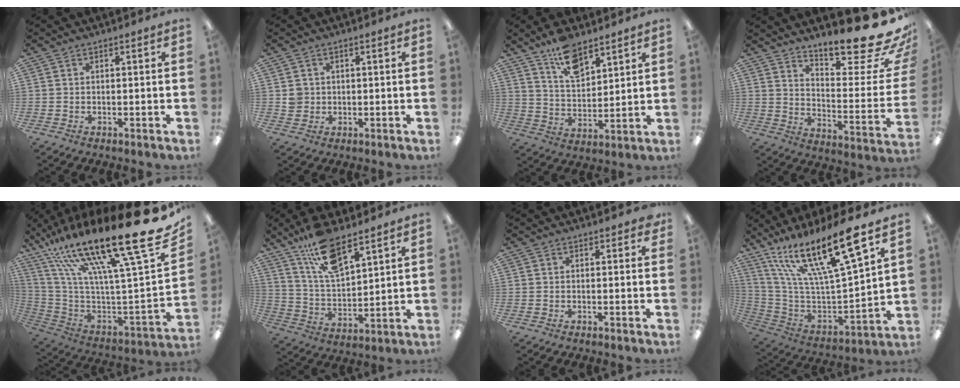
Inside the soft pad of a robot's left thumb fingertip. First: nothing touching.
{"total": 2.9, "force": [0.5, 2.8, 0.5], "torque": [-0.007, 0.003, 0.006]}
{"total": 10.9, "force": [8.1, 5.0, 5.4], "torque": [-0.087, -0.042, 0.145]}
{"total": 18.6, "force": [15.2, 3.9, 10.0], "torque": [-0.121, -0.133, 0.245]}
{"total": 28.0, "force": [18.2, 4.2, 20.9], "torque": [-0.301, -0.164, 0.312]}
{"total": 14.0, "force": [10.4, 4.7, 8.1], "torque": [-0.158, -0.044, 0.187]}
{"total": 0.7, "force": [0.3, 0.4, 0.4], "torque": [0.000, -0.001, 0.004]}
{"total": 21.9, "force": [14.8, 5.2, 15.3], "torque": [-0.273, -0.101, 0.243]}